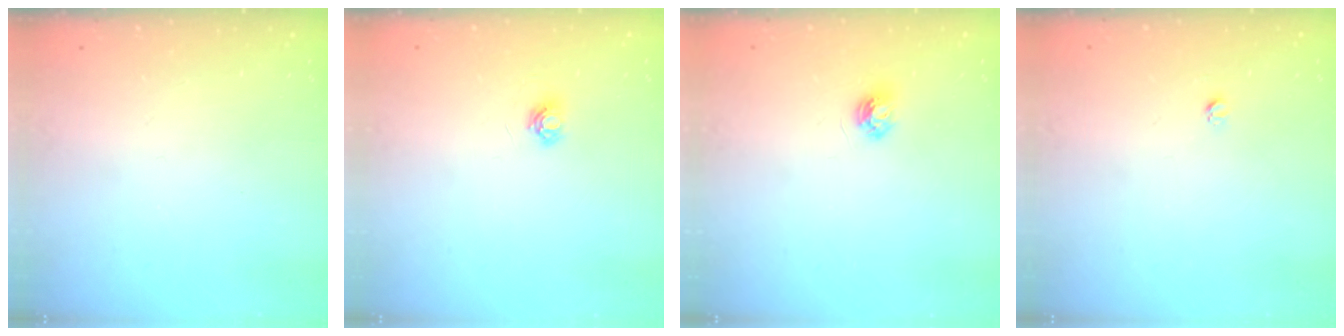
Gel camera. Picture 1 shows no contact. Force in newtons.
{"total": 4.5, "press": 4.5, "slide": 0.5}
{"total": 4.5, "press": 4.5, "slide": 0.7}
{"total": 3.1, "press": 3.1, "slide": 0.3}